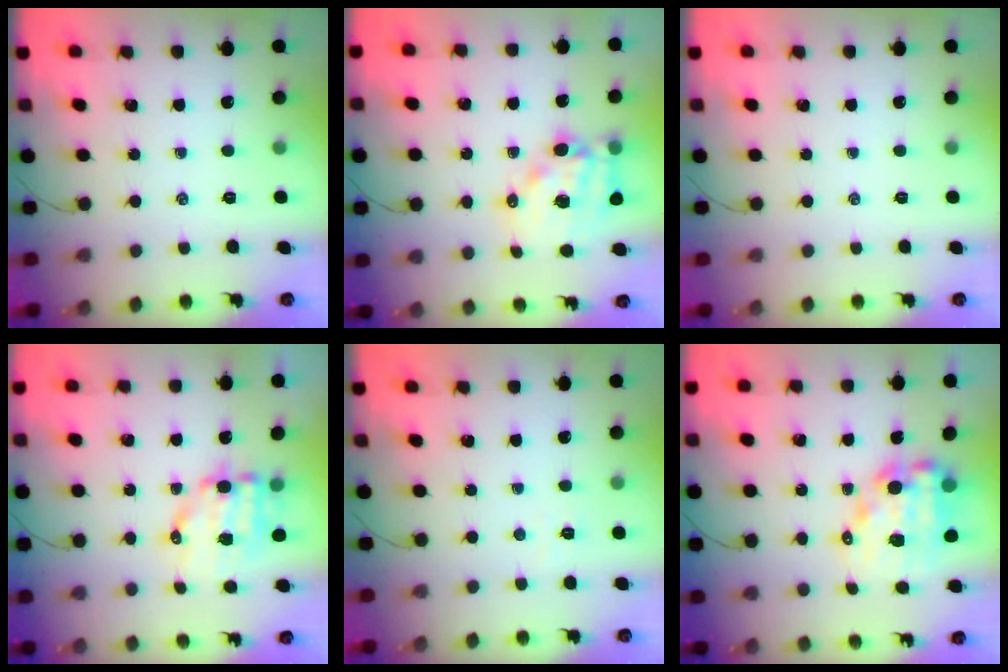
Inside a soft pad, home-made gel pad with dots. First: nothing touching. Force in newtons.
{"total": 13.8, "press": 13.4, "slide": 3.6}
{"total": 0.0}
{"total": 9.3, "press": 9.1, "slide": 2.1}
{"total": 1.8, "press": 1.7, "slide": 0.5}
{"total": 12.6, "press": 12.2, "slide": 3.3}